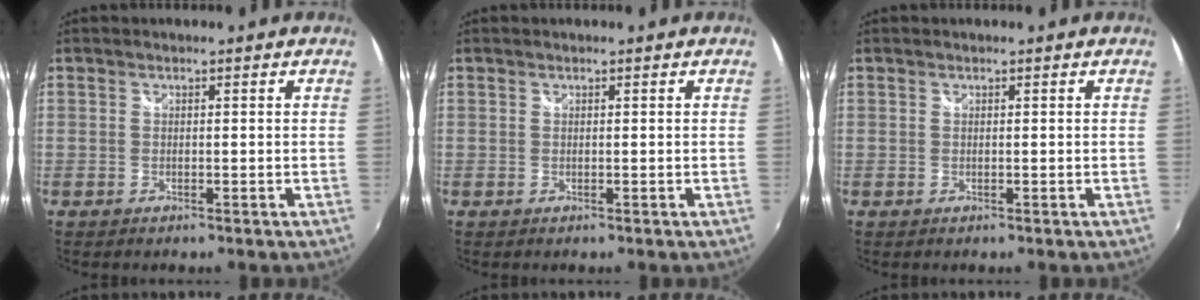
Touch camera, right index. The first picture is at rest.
{"total": 0.0}
{"total": 0.0}